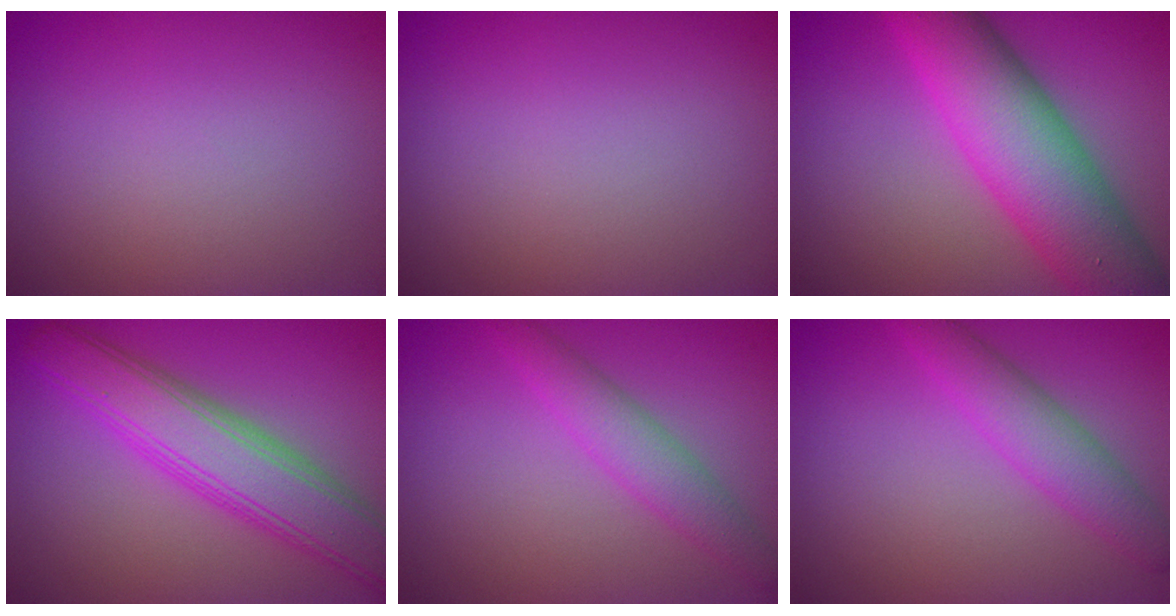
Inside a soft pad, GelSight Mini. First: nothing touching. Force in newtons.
{"total": 0.0}
{"total": 10.6, "press": 10.6, "slide": 0.2}
{"total": 7.2, "press": 7.2, "slide": 0.1}
{"total": 3.2, "press": 3.2, "slide": 0.0}
{"total": 3.8, "press": 3.8, "slide": 0.0}